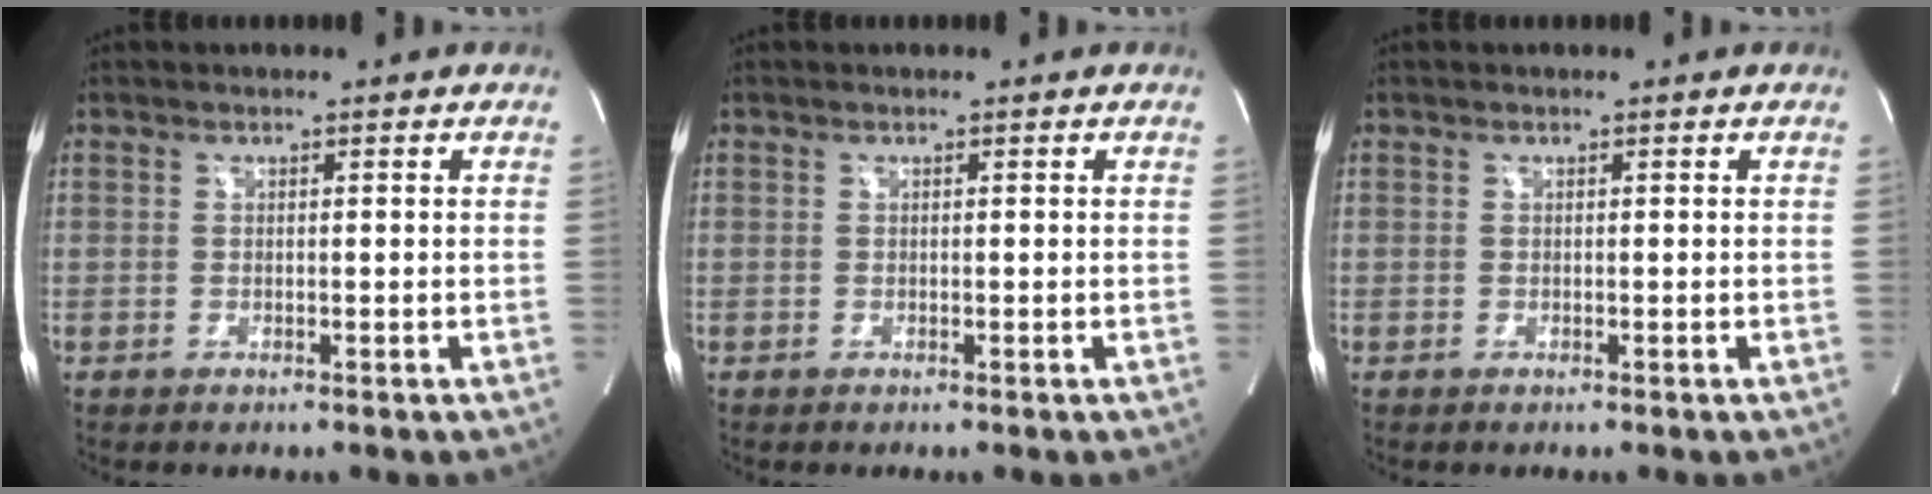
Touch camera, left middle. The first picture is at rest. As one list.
[{"total": 0.0}, {"total": 0.0}]